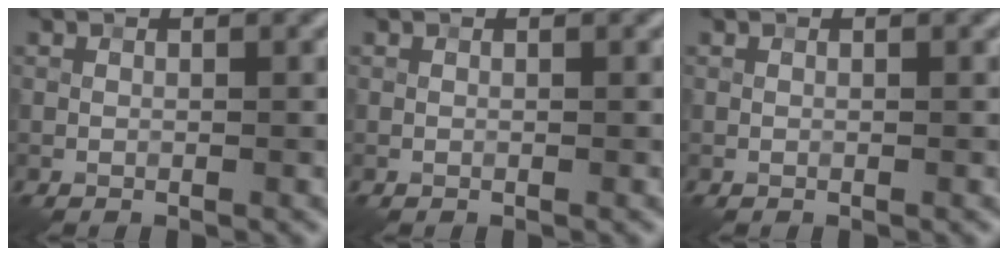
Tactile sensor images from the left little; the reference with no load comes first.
{"total": 0.0}
{"total": 0.0}